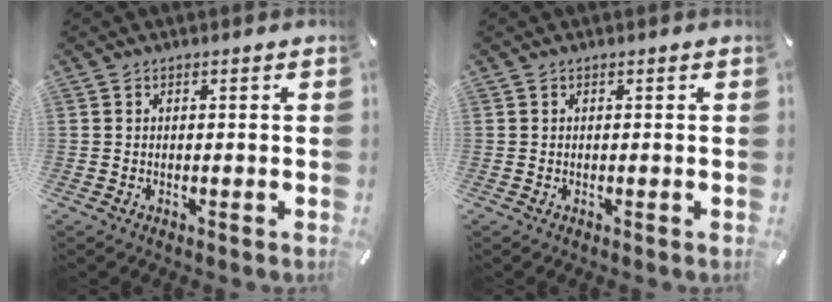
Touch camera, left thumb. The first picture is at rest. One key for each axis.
{"total": 0.0}